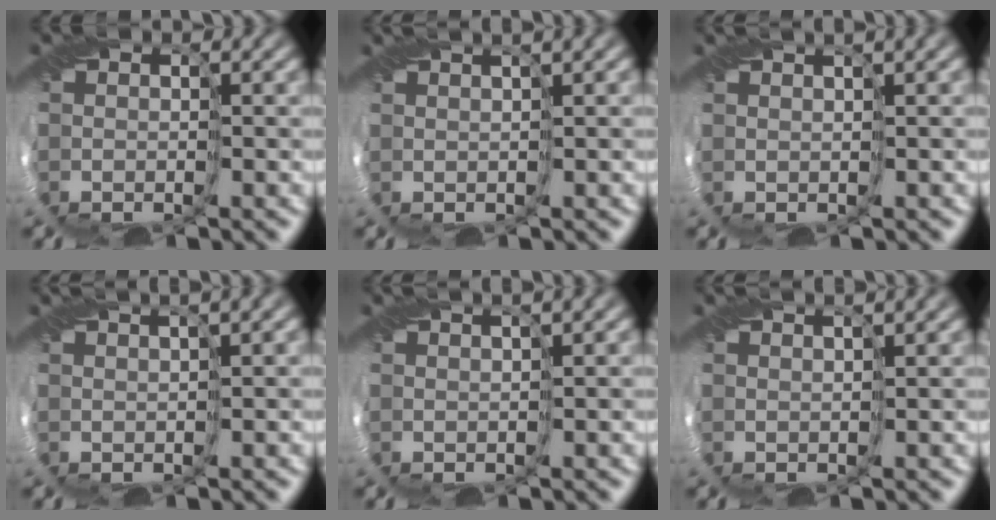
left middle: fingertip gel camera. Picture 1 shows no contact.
{"total": 2.1, "force": [1.4, 0.0, 1.6], "torque": [-0.034, 0.004, 0.024]}
{"total": 1.9, "force": [1.2, 0.0, 1.5], "torque": [-0.031, 0.003, 0.021]}
{"total": 2.4, "force": [1.7, 0.1, 1.8], "torque": [-0.036, 0.005, 0.028]}
{"total": 2.1, "force": [1.5, 0.0, 1.5], "torque": [-0.030, 0.003, 0.024]}
{"total": 2.7, "force": [2.2, 0.3, 1.6], "torque": [-0.023, 0.010, 0.018]}